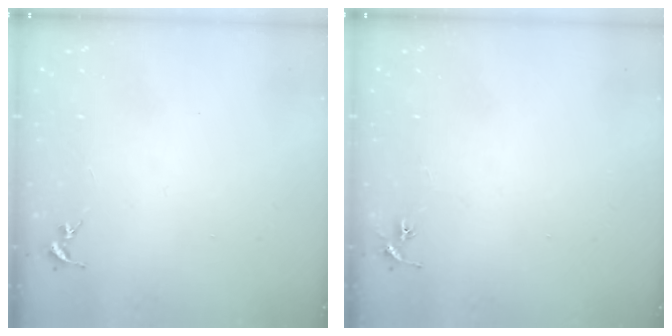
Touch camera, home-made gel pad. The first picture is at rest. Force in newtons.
{"total": 2.9, "press": 2.9, "slide": 0.3}